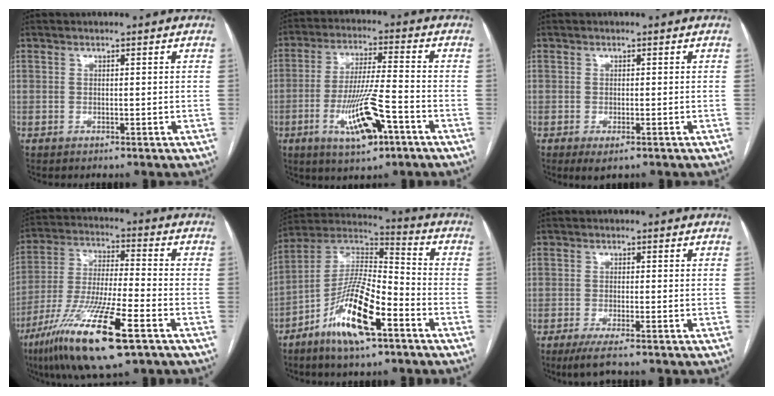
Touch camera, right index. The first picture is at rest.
{"total": 11.5, "force": [-4.9, 1.8, 10.3], "torque": [-0.198, -0.009, -0.083]}
{"total": 2.4, "force": [-1.3, 0.6, 1.9], "torque": [-0.028, -0.005, -0.017]}
{"total": 17.8, "force": [-9.7, 1.8, 14.8], "torque": [-0.302, -0.043, -0.176]}
{"total": 15.3, "force": [-7.5, 3.2, 12.9], "torque": [-0.250, -0.003, -0.136]}
{"total": 5.1, "force": [-3.8, 0.0, 3.3], "torque": [-0.055, -0.012, -0.062]}